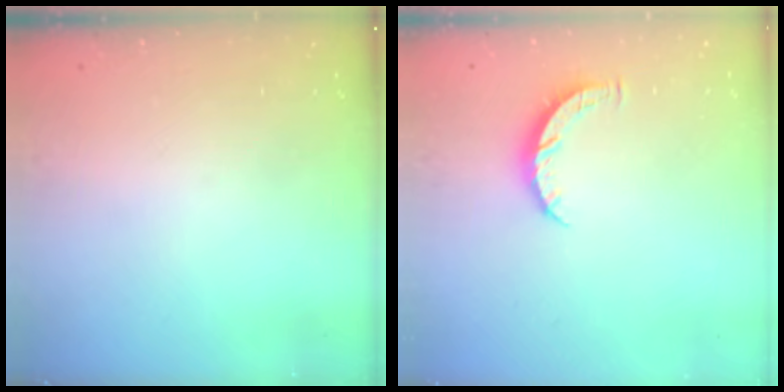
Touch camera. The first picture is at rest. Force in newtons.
{"total": 5.2, "press": 5.2, "slide": 0.5}